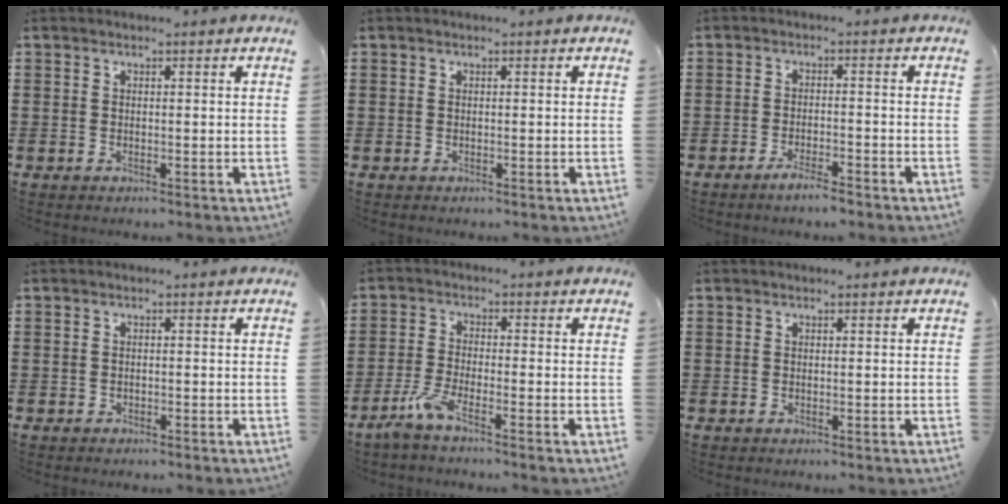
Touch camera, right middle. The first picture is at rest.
{"total": 0.0}
{"total": 2.9, "force": [-2.3, 0.2, 1.7], "torque": [-0.028, 0.003, -0.041]}
{"total": 0.5, "force": [-0.5, 0.2, 0.1], "torque": [-0.004, -0.001, -0.010]}
{"total": 4.3, "force": [-2.8, 0.6, 3.2], "torque": [-0.089, -0.010, -0.060]}
{"total": 0.0}